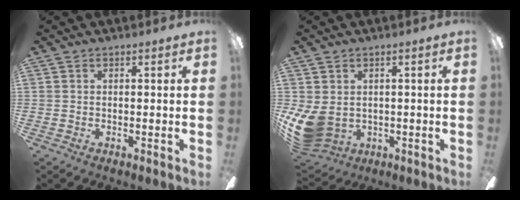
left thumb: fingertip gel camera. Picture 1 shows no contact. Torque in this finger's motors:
{"motor_torque": [0.05, 1.34, 0.44, -0.37, 0.19]}